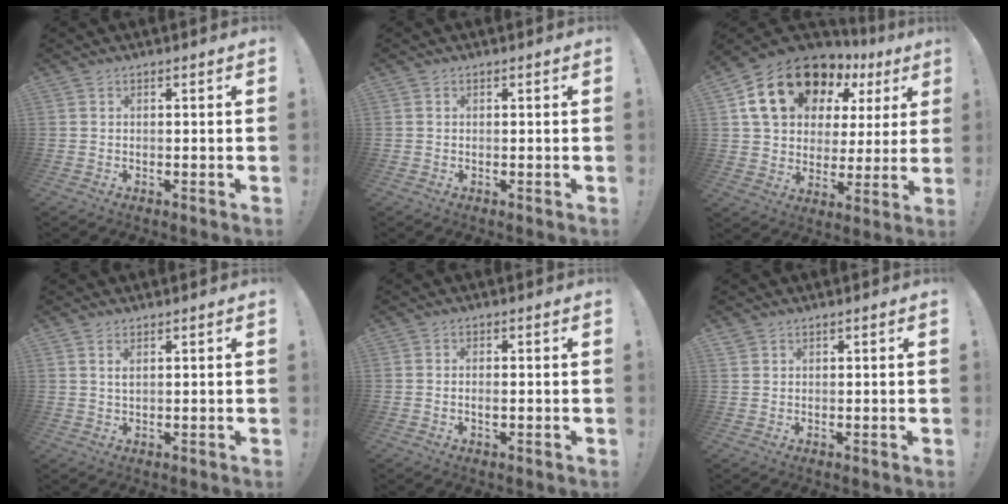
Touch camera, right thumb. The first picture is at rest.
{"total": 0.0}
{"total": 20.0, "force": [11.1, 12.6, 10.7], "torque": [-0.173, -0.051, 0.216]}
{"total": 1.9, "force": [1.0, 0.4, 1.6], "torque": [-0.034, 0.000, 0.017]}
{"total": 1.4, "force": [-0.4, 0.6, 1.2], "torque": [-0.013, -0.001, -0.008]}
{"total": 1.3, "force": [1.0, 0.8, 0.2], "torque": [-0.005, -0.003, 0.019]}